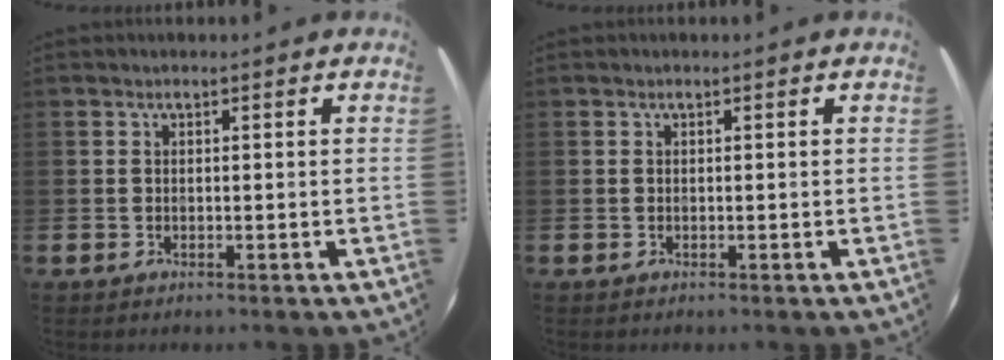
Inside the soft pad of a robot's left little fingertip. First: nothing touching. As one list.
[{"total": 0.0}]